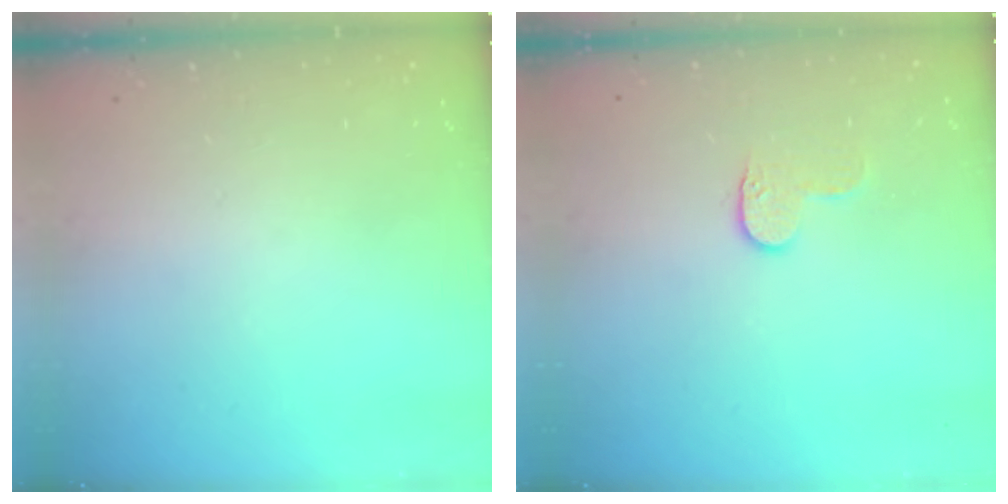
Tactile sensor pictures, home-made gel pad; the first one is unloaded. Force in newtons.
{"total": 4.6, "press": 4.6, "slide": 0.3}